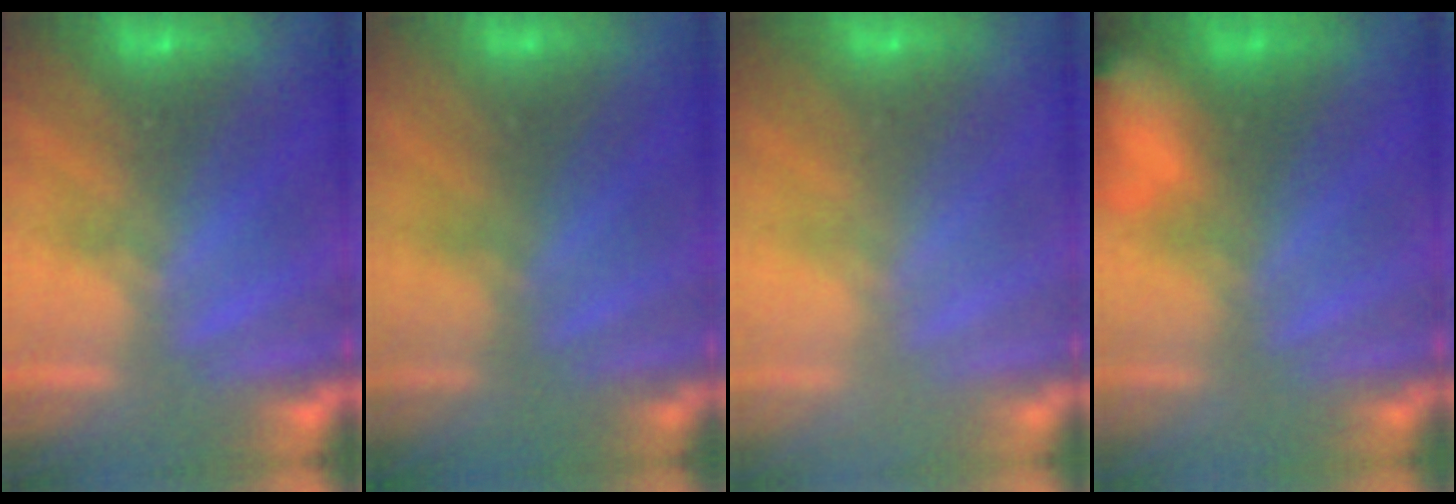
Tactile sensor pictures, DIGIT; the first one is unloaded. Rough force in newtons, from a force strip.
{"total": 2.7}
{"total": 2.8}
{"total": 8.7}